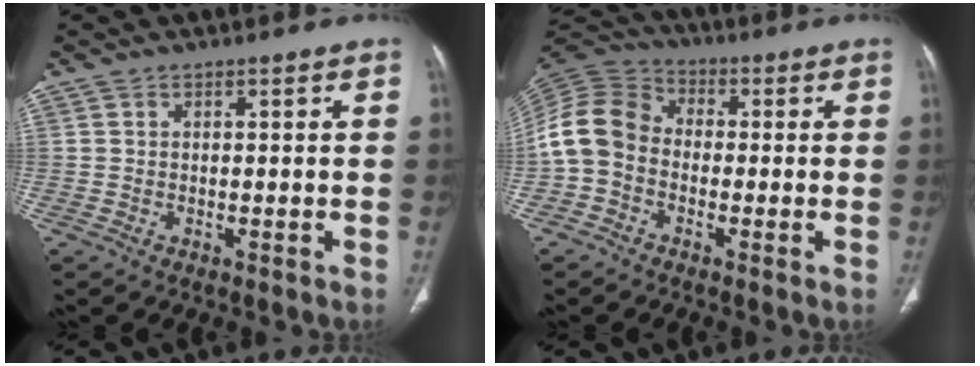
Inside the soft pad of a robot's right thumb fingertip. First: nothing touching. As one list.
[{"total": 10.5, "force": [-1.8, 8.4, 6.0], "torque": [-0.116, 0.032, -0.050]}]